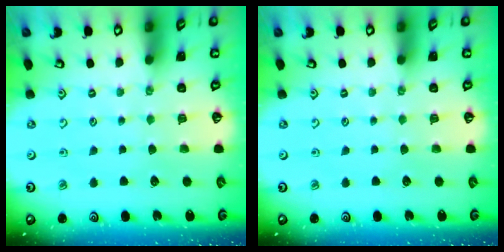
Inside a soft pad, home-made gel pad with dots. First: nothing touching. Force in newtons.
{"total": 0.0}